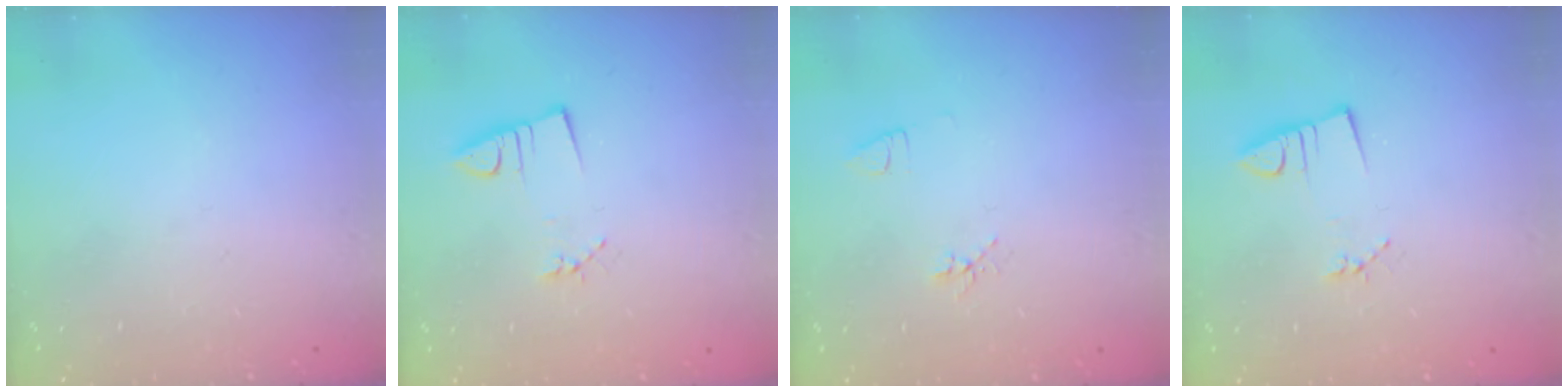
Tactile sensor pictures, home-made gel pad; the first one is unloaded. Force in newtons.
{"total": 3.0, "press": 1.6, "slide": 2.5}
{"total": 4.5, "press": 4.1, "slide": 2.0}
{"total": 2.9, "press": 1.4, "slide": 2.5}